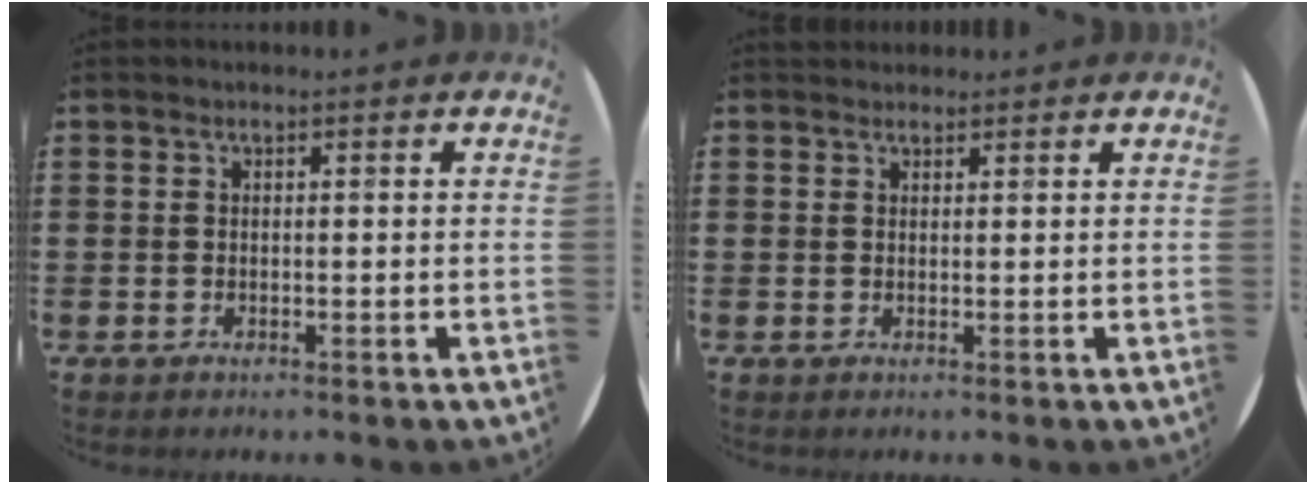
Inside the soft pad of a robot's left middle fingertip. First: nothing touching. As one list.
[{"total": 1.0, "force": [0.9, 0.3, -0.1], "torque": [0.002, 0.003, 0.018]}]